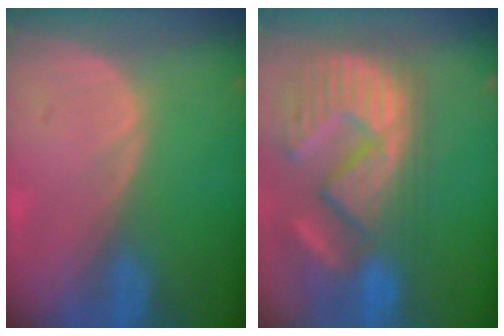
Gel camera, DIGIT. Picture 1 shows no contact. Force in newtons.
{"total": 14.5, "press": 12.4, "slide": 7.7}